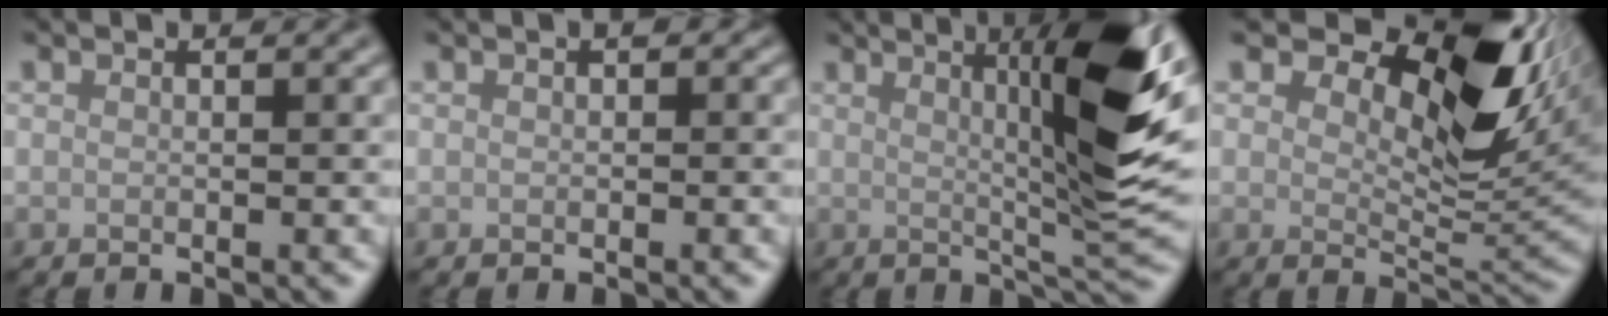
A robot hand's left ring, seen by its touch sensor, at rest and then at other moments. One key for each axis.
{"total": 0.6, "fx": 0.1, "fy": 0.5, "fz": 0.4, "tx": -0.002, "ty": -0.001, "tz": 0.001}
{"total": 10.6, "fx": 3.2, "fy": 1.4, "fz": 10.0, "tx": -0.128, "ty": 0.005, "tz": 0.049}
{"total": 10.4, "fx": 5.1, "fy": 4.7, "fz": 7.7, "tx": -0.117, "ty": -0.003, "tz": 0.081}